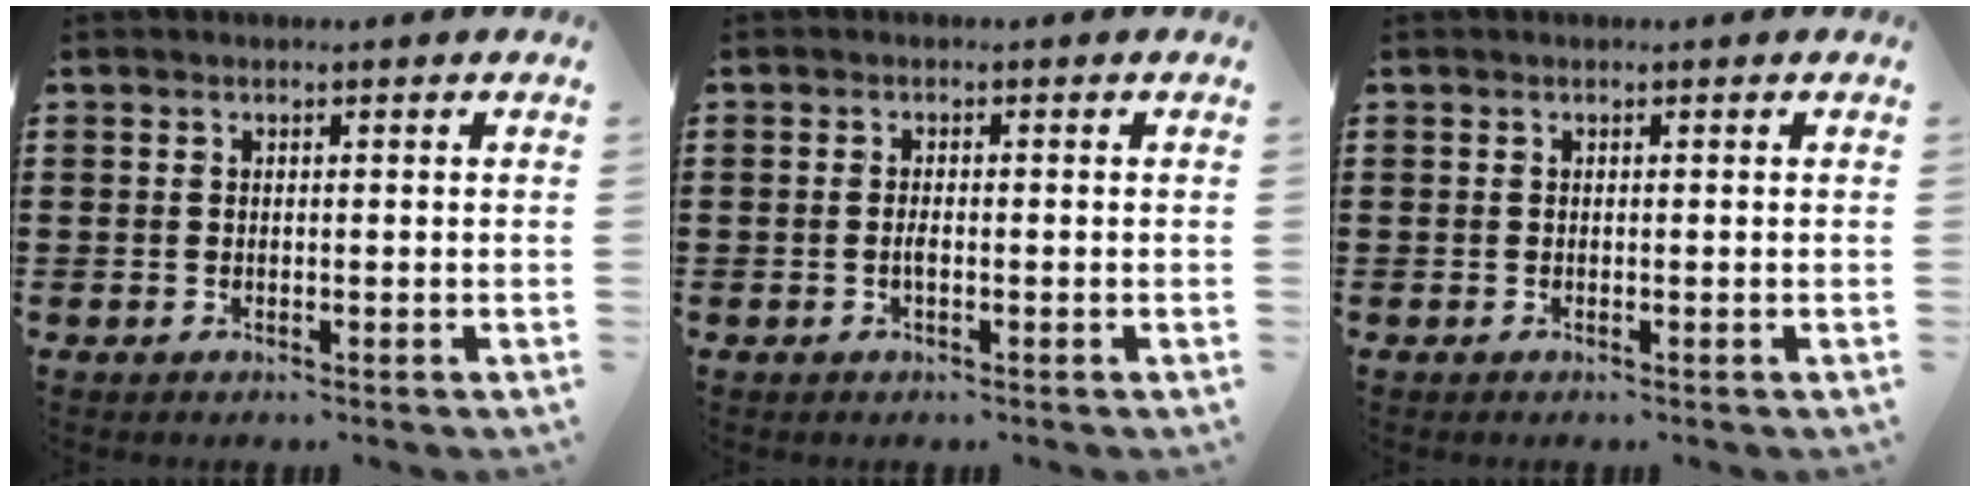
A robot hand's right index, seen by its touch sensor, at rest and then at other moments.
{"total": 1.4, "force": [-0.4, 0.3, 1.3], "torque": [-0.026, -0.002, -0.007]}
{"total": 0.0}